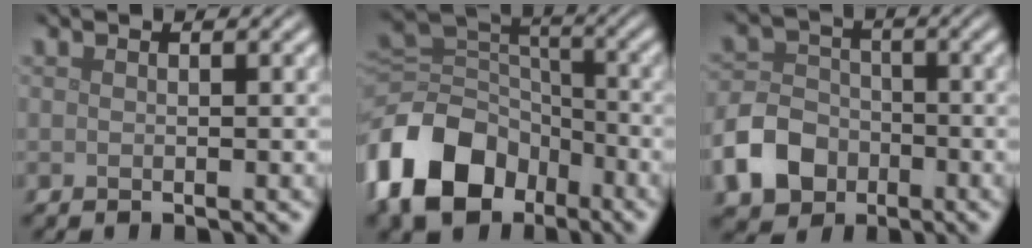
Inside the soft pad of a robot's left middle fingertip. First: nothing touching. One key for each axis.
{"total": 11.8, "fx": -6.0, "fy": 8.1, "fz": 6.2, "tx": -0.137, "ty": -0.013, "tz": -0.124}
{"total": 6.2, "fx": -2.9, "fy": 4.7, "fz": 2.7, "tx": -0.051, "ty": -0.005, "tz": -0.064}